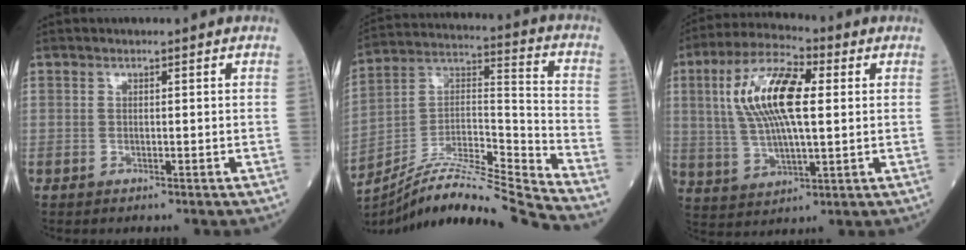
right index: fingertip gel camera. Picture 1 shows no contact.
{"total": 18.3, "force": [-17.4, -1.9, 5.5], "torque": [-0.093, 0.033, -0.302]}
{"total": 14.0, "force": [2.9, 4.2, 13.0], "torque": [-0.268, 0.020, 0.052]}